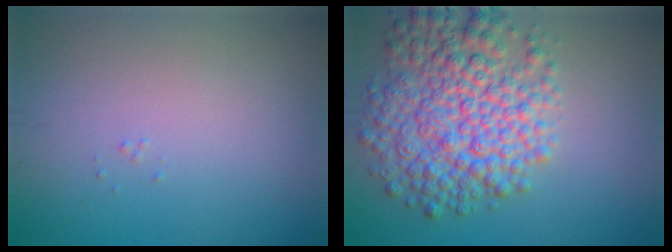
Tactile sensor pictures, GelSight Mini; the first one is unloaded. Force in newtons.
{"total": 8.5, "press": 8.5, "slide": 0.3}